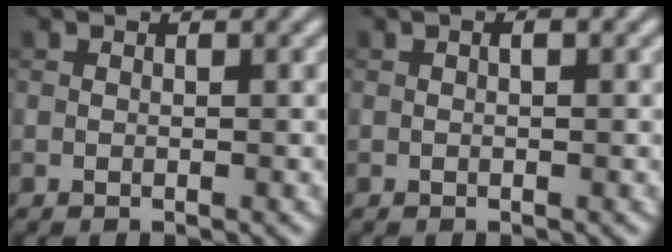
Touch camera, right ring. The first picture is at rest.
{"total": 0.6, "force": [0.1, 0.2, 0.5], "torque": [-0.008, 0.001, 0.002]}